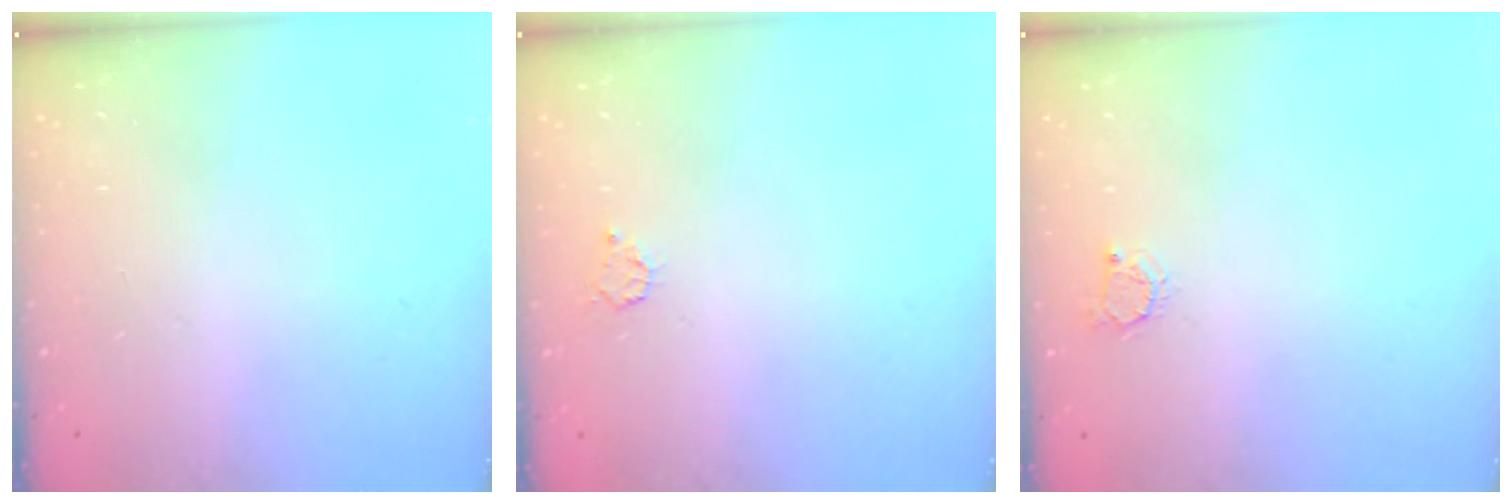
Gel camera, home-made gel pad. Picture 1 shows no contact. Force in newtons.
{"total": 2.9, "press": 2.9, "slide": 0.3}
{"total": 3.0, "press": 3.0, "slide": 0.4}